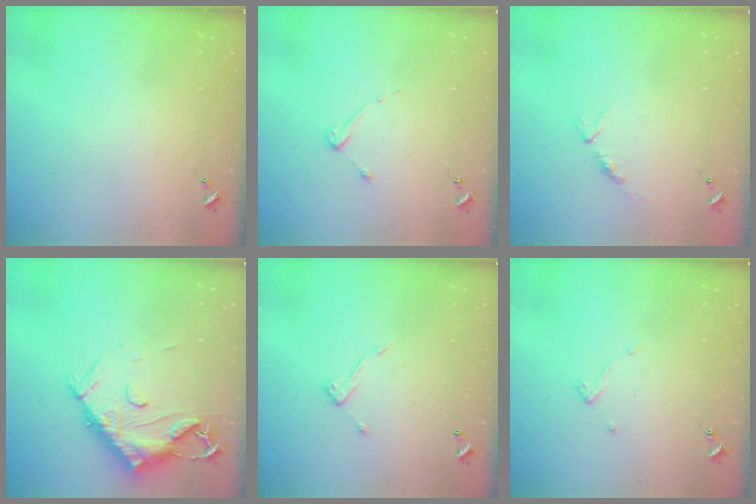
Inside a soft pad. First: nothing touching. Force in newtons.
{"total": 2.6, "press": 2.6, "slide": 0.4}
{"total": 4.7, "press": 4.7, "slide": 0.7}
{"total": 14.2, "press": 14.2, "slide": 1.4}
{"total": 7.7, "press": 7.7, "slide": 0.2}
{"total": 4.7, "press": 4.7, "slide": 0.2}